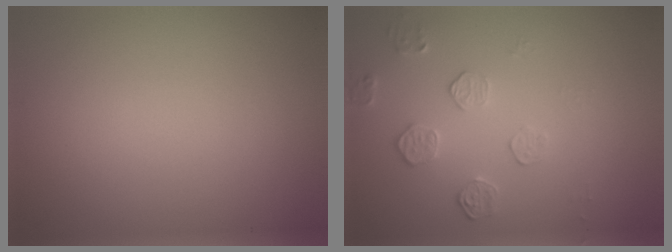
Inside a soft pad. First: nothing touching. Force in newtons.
{"total": 1.9, "press": 1.3, "slide": 1.3}